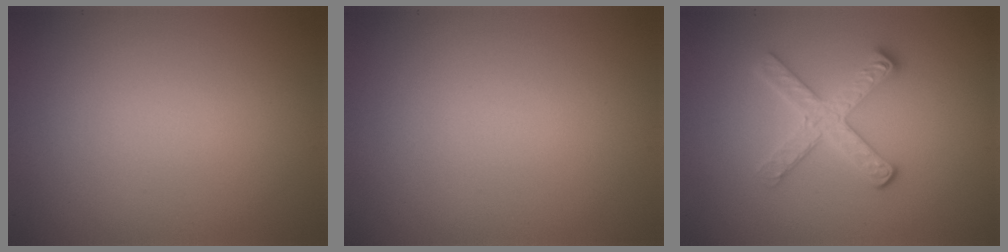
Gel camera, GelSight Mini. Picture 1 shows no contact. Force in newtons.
{"total": 0.0}
{"total": 3.1, "press": 2.9, "slide": 1.2}